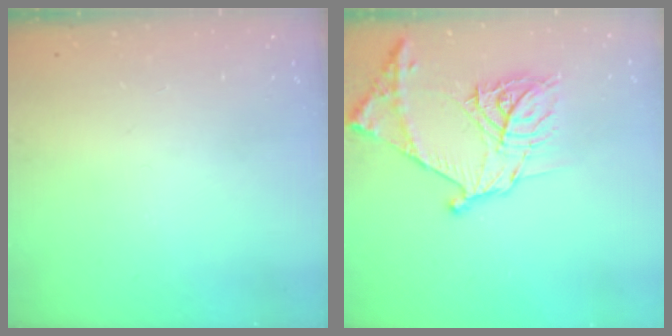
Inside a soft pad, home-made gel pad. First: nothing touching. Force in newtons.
{"total": 18.4, "press": 18.3, "slide": 1.9}